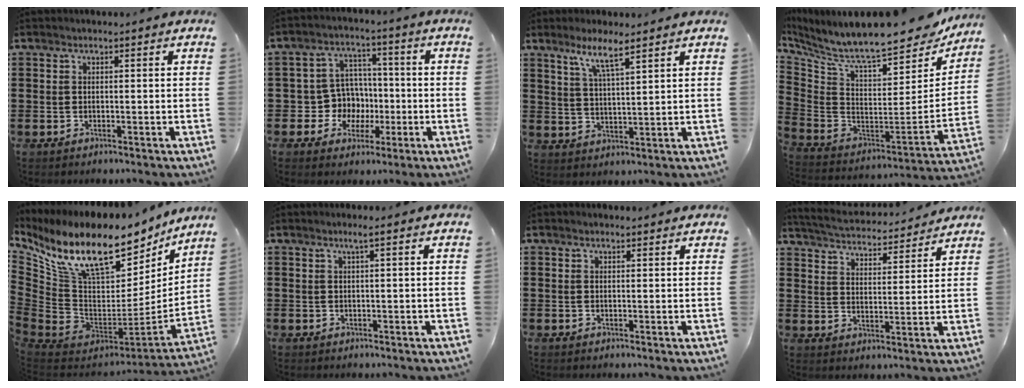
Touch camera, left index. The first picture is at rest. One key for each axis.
{"total": 7.8, "fx": -0.7, "fy": 7.4, "fz": 2.2, "tx": -0.066, "ty": 0.013, "tz": -0.007}
{"total": 5.6, "fx": 4.2, "fy": 0.2, "fz": 3.7, "tx": -0.085, "ty": -0.006, "tz": 0.072}
{"total": 9.8, "fx": 8.2, "fy": 1.5, "fz": 5.2, "tx": -0.125, "ty": -0.071, "tz": 0.134}
{"total": 14.7, "fx": 10.5, "fy": 6.0, "fz": 8.4, "tx": -0.193, "ty": -0.091, "tz": 0.183}
{"total": 1.3, "fx": 0.6, "fy": -0.1, "fz": 1.2, "tx": -0.022, "ty": -0.001, "tz": 0.011}
{"total": 1.0, "fx": 1.0, "fy": 0.3, "fz": 0.3, "tx": -0.007, "ty": 0.002, "tz": 0.019}
{"total": 4.2, "fx": 4.1, "fy": 0.0, "fz": 0.4, "tx": -0.033, "ty": -0.033, "tz": 0.066}